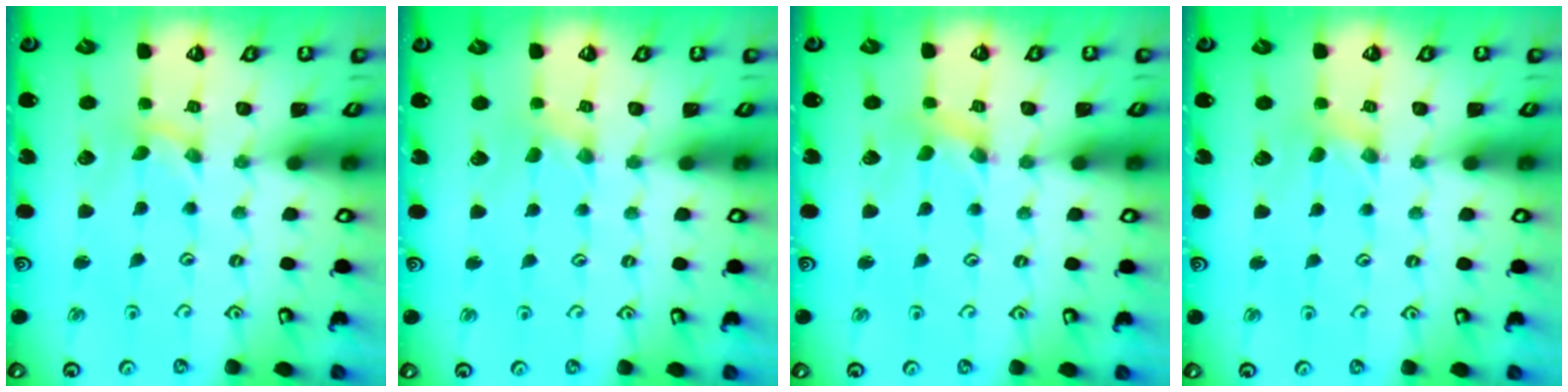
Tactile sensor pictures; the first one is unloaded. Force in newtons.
{"total": 0.0}
{"total": 1.4, "press": 1.4, "slide": 0.0}
{"total": 2.3, "press": 2.3, "slide": 0.3}